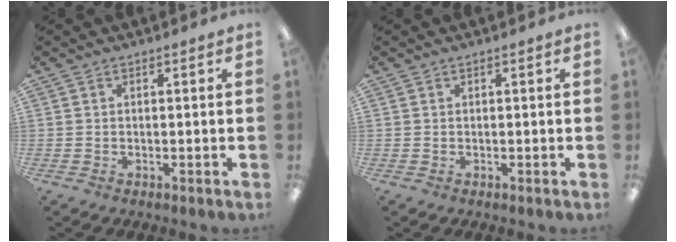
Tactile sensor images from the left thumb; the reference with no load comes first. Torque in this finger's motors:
{"motor_torque": [0.00, 0.00, -0.06, -0.05, 0.00]}